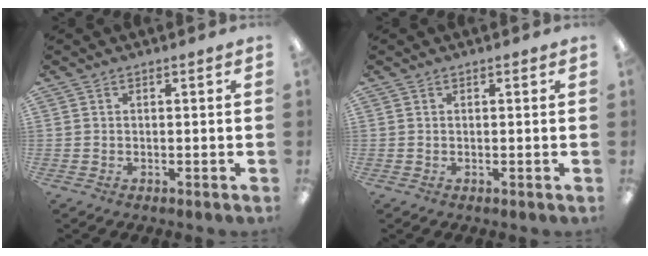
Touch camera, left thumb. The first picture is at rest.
{"total": 0.5, "force": [0.3, 0.3, 0.4], "torque": [-0.008, 0.003, 0.005]}